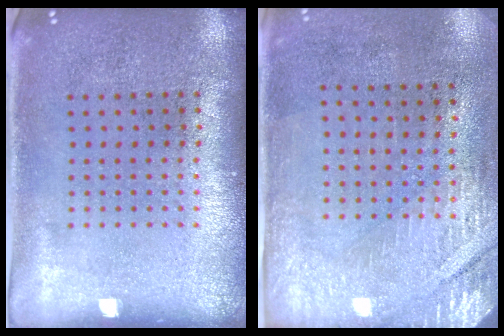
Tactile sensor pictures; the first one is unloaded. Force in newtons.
{"total": 2.8, "press": 2.4, "slide": 1.4}